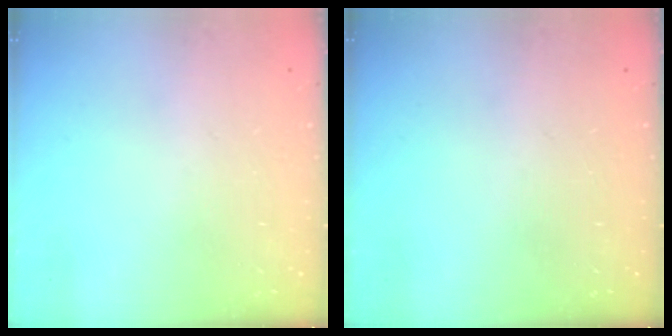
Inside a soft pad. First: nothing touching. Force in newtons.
{"total": 0.0}